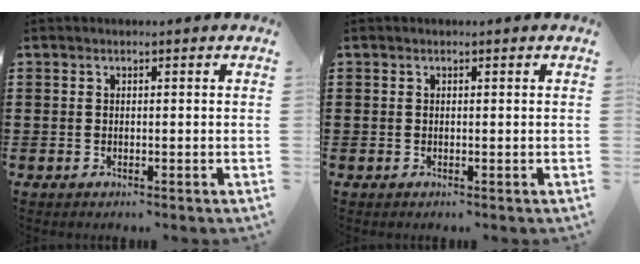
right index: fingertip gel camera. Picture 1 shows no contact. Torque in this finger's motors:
{"motor_torque": [-0.15, 0.33, -0.41, -0.09]}